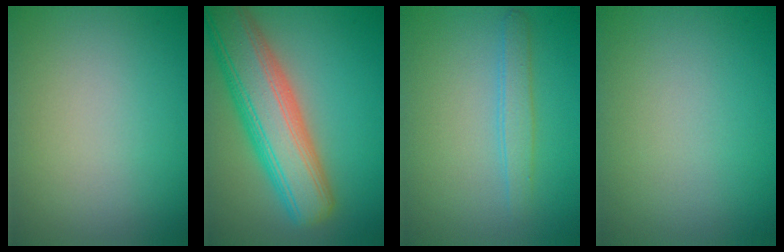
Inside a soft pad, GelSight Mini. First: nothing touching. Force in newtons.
{"total": 9.9, "press": 9.9, "slide": 0.5}
{"total": 1.8, "press": 1.8, "slide": 0.1}
{"total": 0.0}